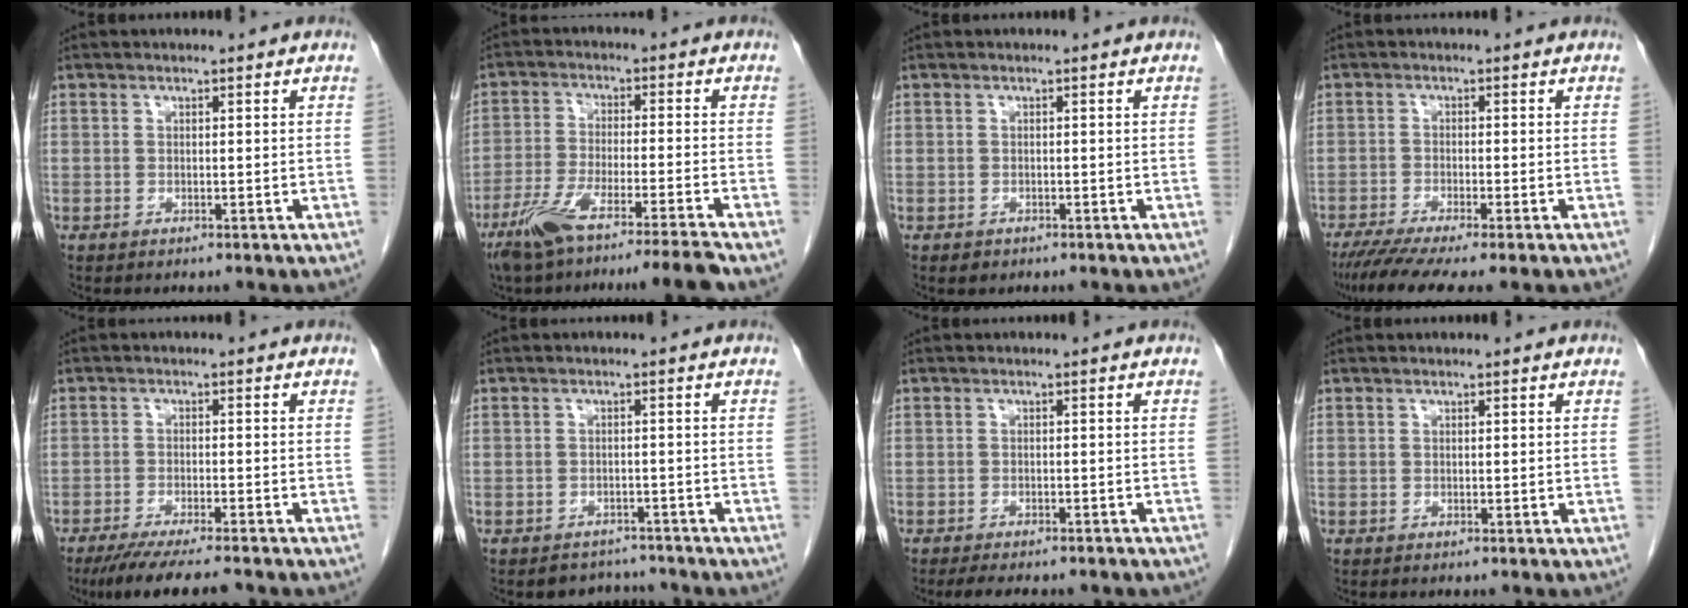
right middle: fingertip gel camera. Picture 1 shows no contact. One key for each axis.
{"total": 11.4, "fx": -8.8, "fy": -1.1, "fz": 7.2, "tx": -0.120, "ty": -0.027, "tz": -0.149}
{"total": 0.9, "fx": -0.6, "fy": 0.6, "fz": 0.2, "tx": -0.007, "ty": 0.001, "tz": -0.005}
{"total": 7.9, "fx": -6.1, "fy": 0.2, "fz": 5.0, "tx": -0.076, "ty": -0.018, "tz": -0.098}
{"total": 9.8, "fx": -8.2, "fy": 0.8, "fz": 5.3, "tx": -0.077, "ty": -0.022, "tz": -0.127}
{"total": 3.7, "fx": -3.3, "fy": 1.4, "fz": -0.5, "tx": 0.009, "ty": 0.008, "tz": -0.048}
{"total": 9.9, "fx": -8.4, "fy": 2.9, "fz": 4.4, "tx": -0.058, "ty": -0.003, "tz": -0.099}
{"total": 0.0}